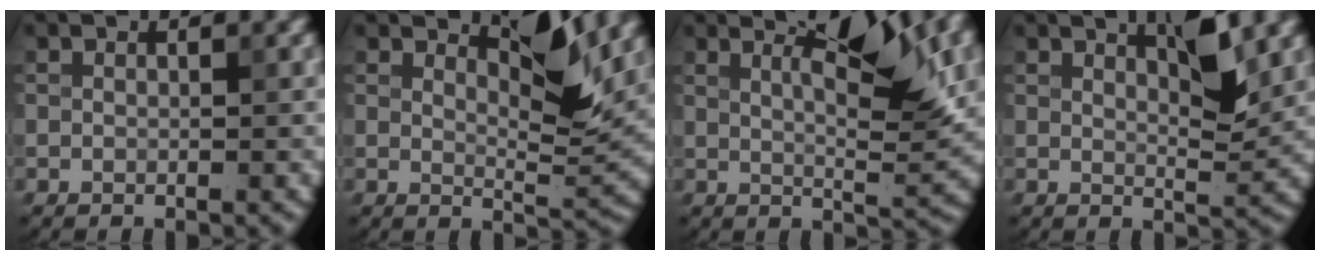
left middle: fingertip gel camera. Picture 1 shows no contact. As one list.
[{"total": 3.1, "force": [2.1, 0.1, 2.3], "torque": [-0.053, -0.007, 0.051]}, {"total": 7.5, "force": [2.6, 1.8, 6.8], "torque": [-0.106, 0.015, 0.054]}, {"total": 2.4, "force": [1.2, 0.0, 2.1], "torque": [-0.047, -0.003, 0.038]}]